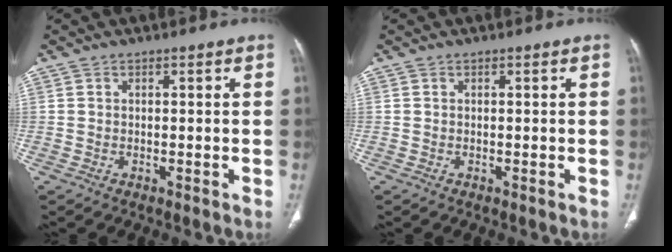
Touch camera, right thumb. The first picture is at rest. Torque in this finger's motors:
{"motor_torque": [0.00, 0.00, 0.00, 0.00, 0.00]}